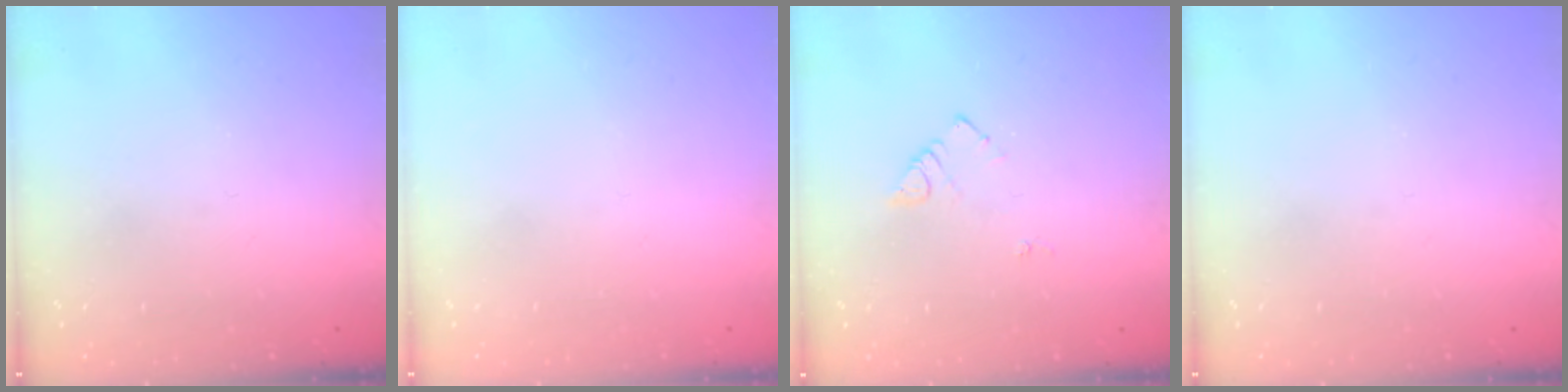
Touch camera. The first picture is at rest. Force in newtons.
{"total": 1.7, "press": 1.7, "slide": 0.1}
{"total": 4.0, "press": 4.0, "slide": 0.5}
{"total": 0.0}